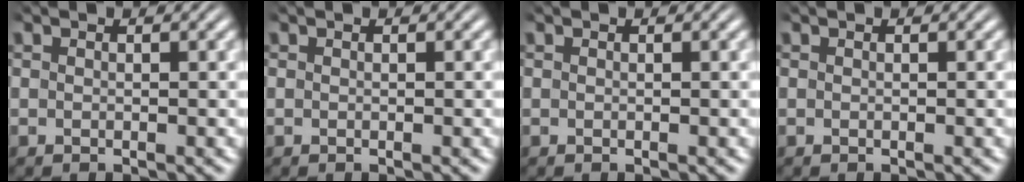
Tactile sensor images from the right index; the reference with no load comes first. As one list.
[{"total": 0.0}, {"total": 0.0}, {"total": 0.0}]